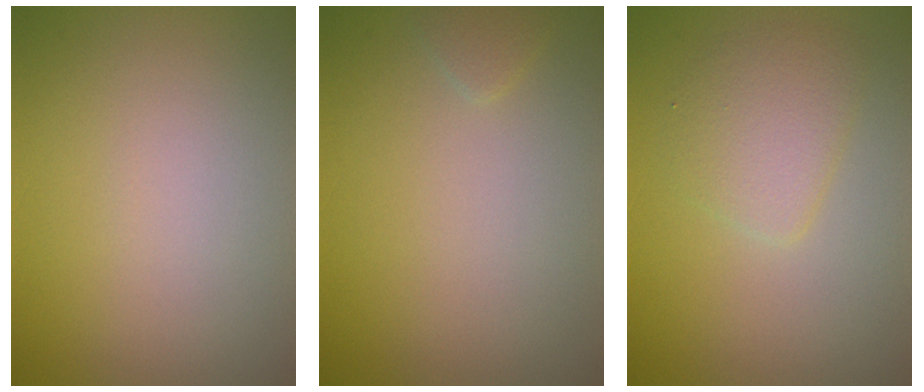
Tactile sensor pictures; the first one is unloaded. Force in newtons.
{"total": 0.7, "press": 0.7, "slide": 0.1}
{"total": 2.7, "press": 2.7, "slide": 0.2}